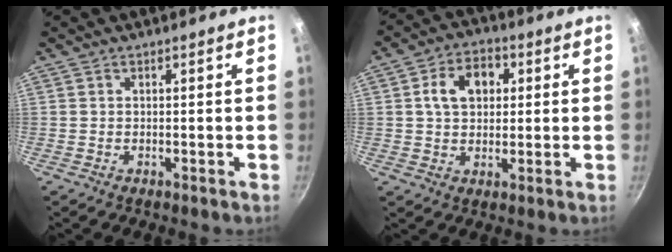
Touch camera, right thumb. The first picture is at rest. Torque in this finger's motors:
{"motor_torque": [0.88, 1.48, 0.99, 0.66, 0.06]}